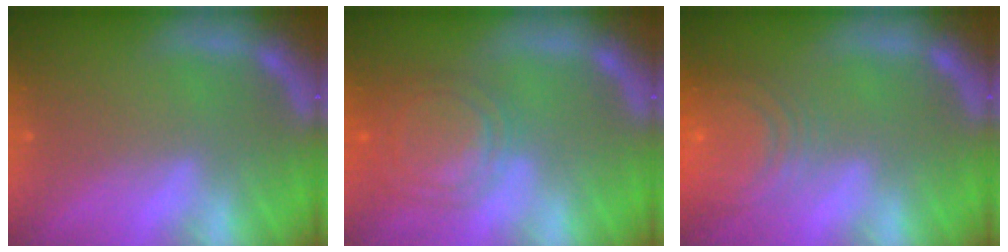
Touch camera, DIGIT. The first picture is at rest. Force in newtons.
{"total": 7.6}
{"total": 9.5}